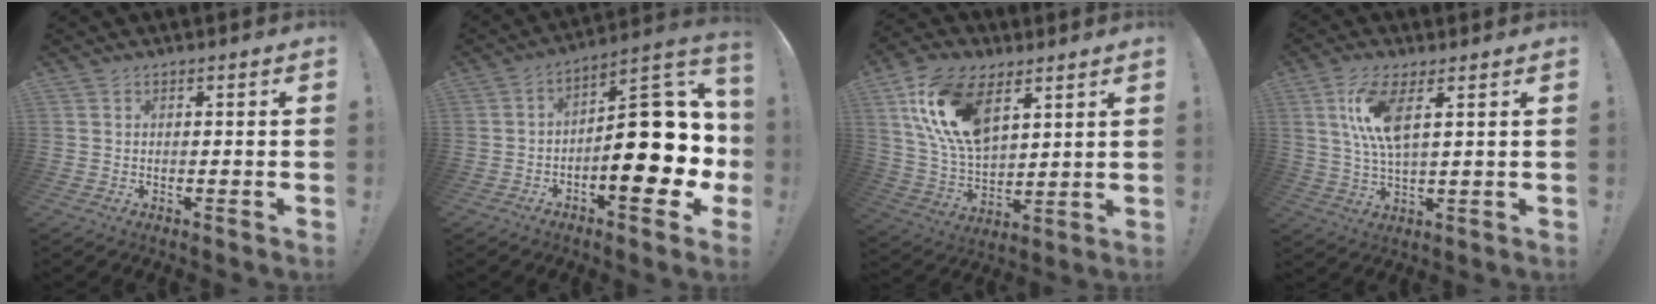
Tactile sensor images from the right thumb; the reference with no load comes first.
{"total": 21.6, "force": [-3.7, 9.7, 18.9], "torque": [-0.240, 0.023, -0.046]}
{"total": 19.1, "force": [9.1, 10.8, 12.9], "torque": [-0.267, -0.034, 0.165]}
{"total": 10.8, "force": [4.0, 3.2, 9.5], "torque": [-0.185, -0.013, 0.067]}